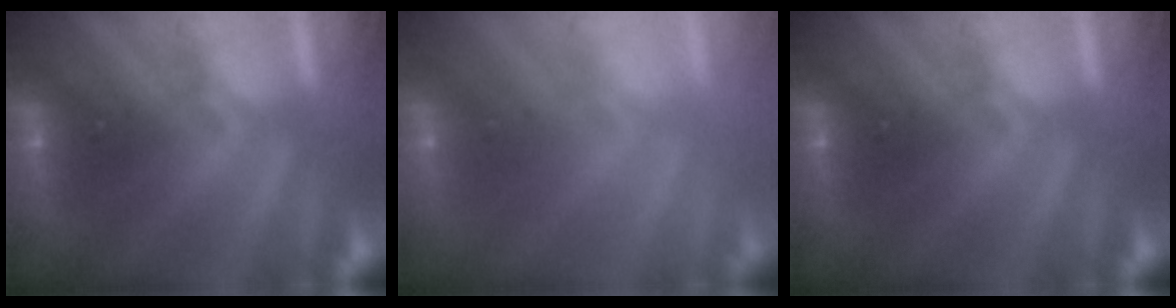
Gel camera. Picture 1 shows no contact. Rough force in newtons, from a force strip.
{"total": 2.8}
{"total": 0.0}